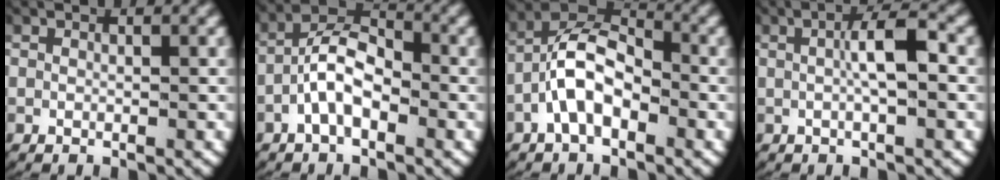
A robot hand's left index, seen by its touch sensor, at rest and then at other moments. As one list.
[{"total": 5.0, "force": [-0.9, 3.1, 3.8], "torque": [-0.057, 0.000, -0.026]}, {"total": 6.7, "force": [-0.8, 4.8, 4.6], "torque": [-0.080, -0.005, -0.026]}, {"total": 3.3, "force": [0.3, 0.6, 3.3], "torque": [-0.059, 0.008, 0.002]}]